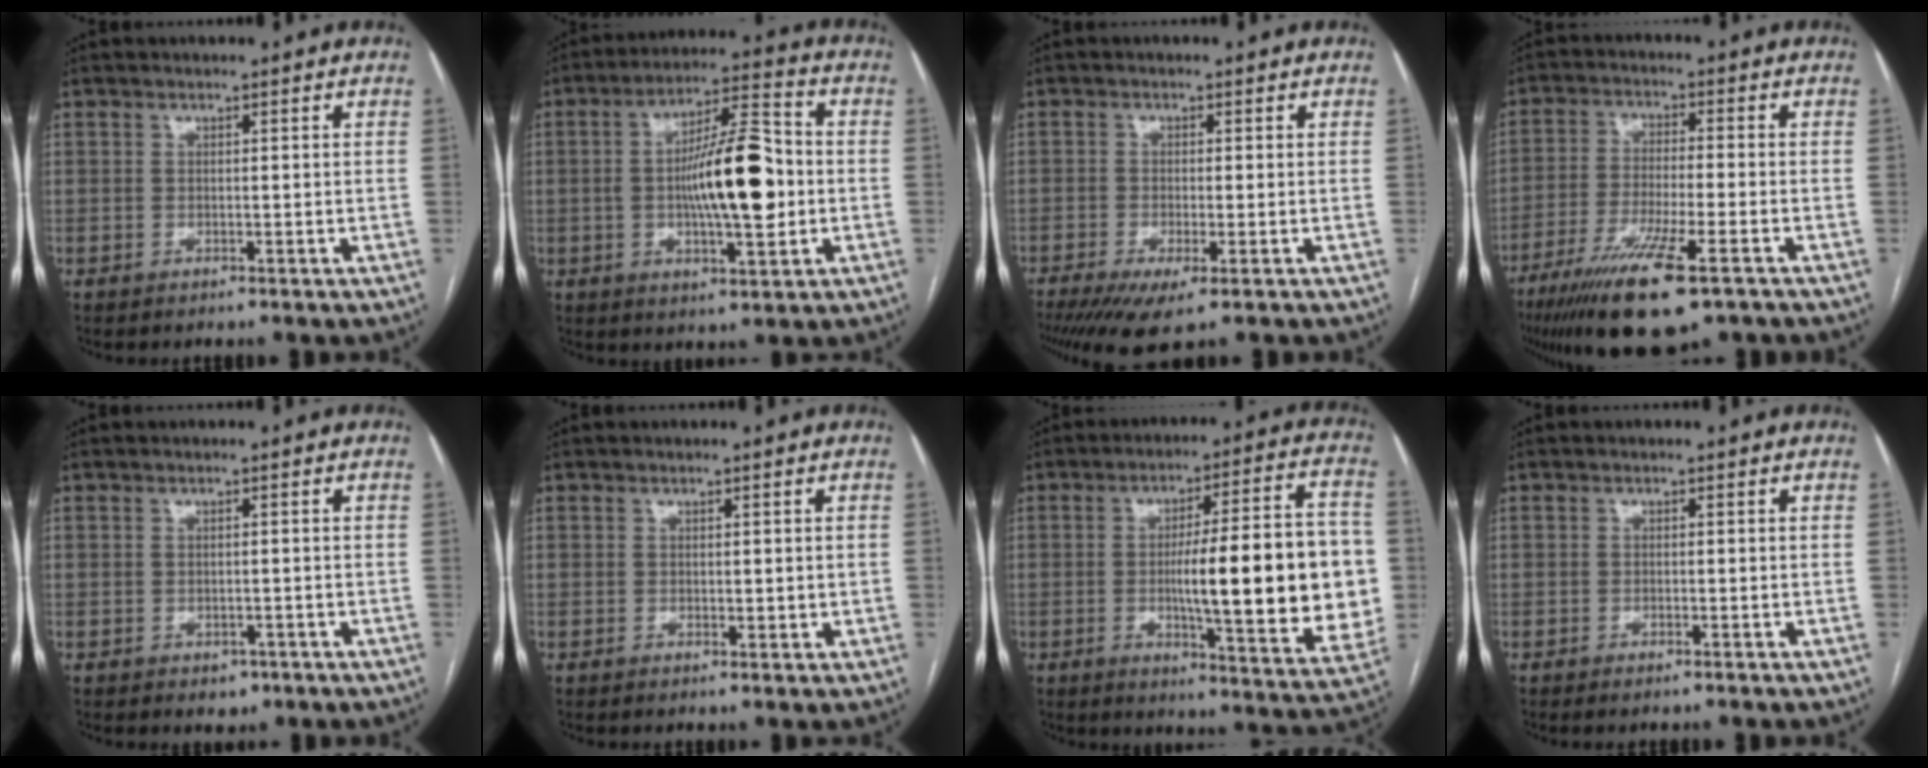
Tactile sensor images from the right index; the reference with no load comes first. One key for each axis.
{"total": 14.0, "fx": -0.8, "fy": 3.5, "fz": 13.5, "tx": -0.231, "ty": 0.018, "tz": -0.011}
{"total": 6.4, "fx": -3.5, "fy": 1.5, "fz": 5.1, "tx": -0.085, "ty": -0.017, "tz": -0.061}
{"total": 14.2, "fx": -8.8, "fy": 1.8, "fz": 11.0, "tx": -0.206, "ty": -0.039, "tz": -0.148}
{"total": 1.9, "fx": -0.9, "fy": 1.4, "fz": 0.9, "tx": -0.005, "ty": 0.002, "tz": -0.003}
{"total": 1.6, "fx": 0.3, "fy": 0.9, "fz": 1.3, "tx": -0.016, "ty": -0.005, "tz": 0.006}
{"total": 22.2, "fx": -1.3, "fy": 3.8, "fz": 21.8, "tx": -0.263, "ty": 0.018, "tz": -0.009}
{"total": 0.6, "fx": -0.4, "fy": 0.1, "fz": 0.4, "tx": -0.006, "ty": -0.001, "tz": -0.006}